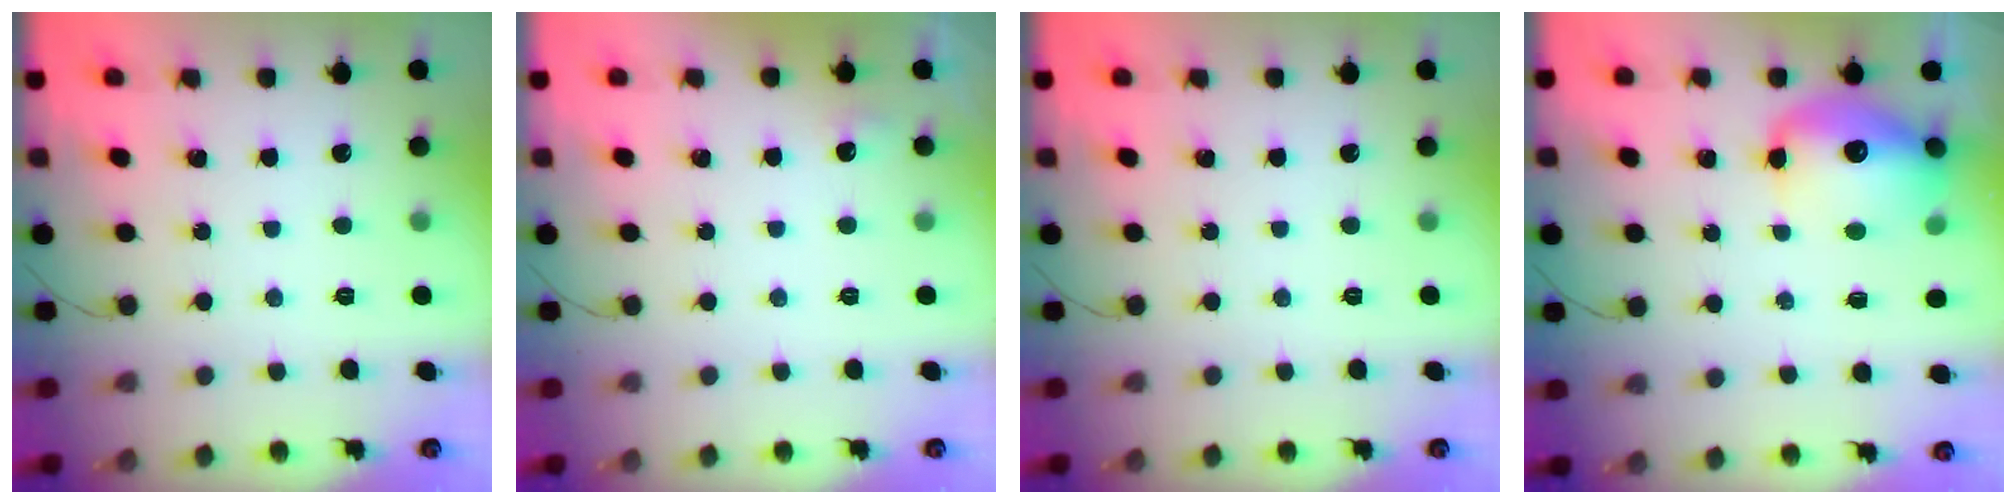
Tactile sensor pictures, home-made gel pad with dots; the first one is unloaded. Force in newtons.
{"total": 11.5, "press": 3.2, "slide": 11.1}
{"total": 0.0}
{"total": 13.9, "press": 13.5, "slide": 3.0}